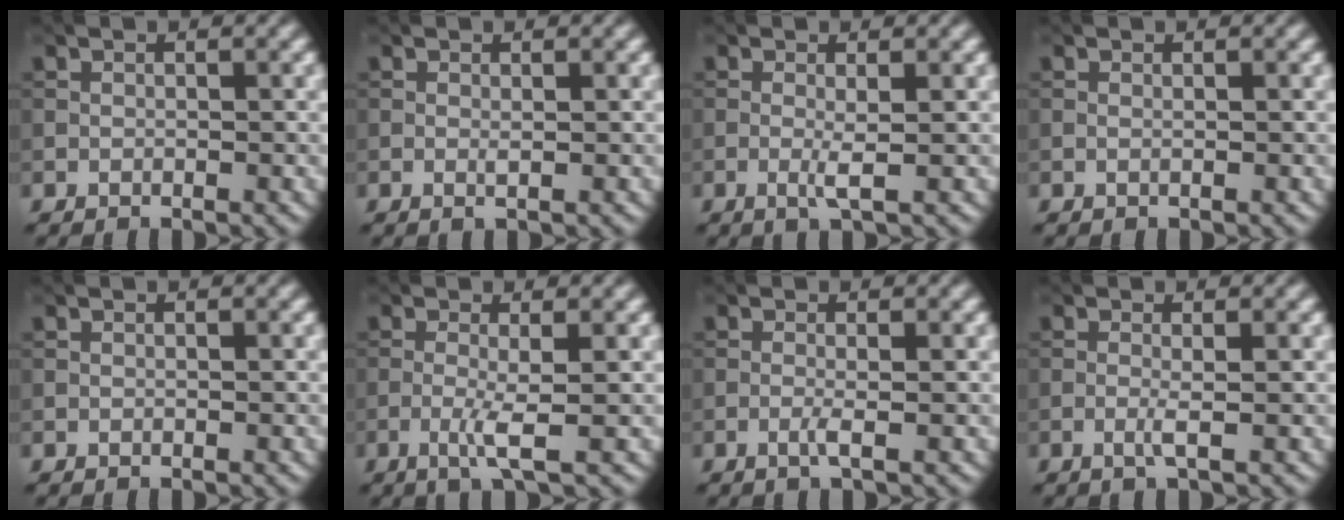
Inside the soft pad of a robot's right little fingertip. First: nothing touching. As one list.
[{"total": 0.7, "force": [0.2, 0.0, 0.6], "torque": [-0.009, 0.001, 0.002]}, {"total": 1.5, "force": [0.1, 0.0, 1.5], "torque": [-0.027, 0.001, -0.004]}, {"total": 0.0}, {"total": 0.0}, {"total": 2.2, "force": [-0.3, 0.0, 2.1], "torque": [-0.039, 0.003, -0.015]}, {"total": 1.1, "force": [-0.1, 0.0, 1.1], "torque": [-0.015, 0.007, -0.008]}, {"total": 1.2, "force": [0.0, -0.1, 1.1], "torque": [-0.018, 0.007, -0.006]}]